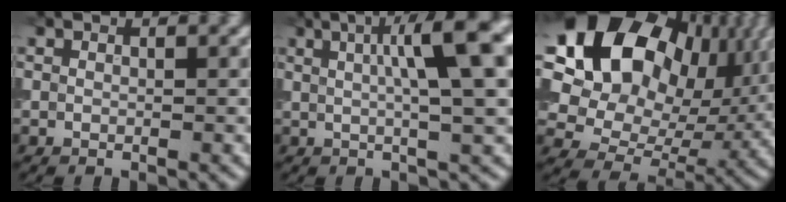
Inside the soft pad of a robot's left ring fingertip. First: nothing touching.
{"total": 11.1, "force": [2.7, 2.9, 10.4], "torque": [-0.109, 0.019, 0.033]}
{"total": 18.7, "force": [6.3, 13.8, 10.9], "torque": [-0.220, 0.041, 0.119]}